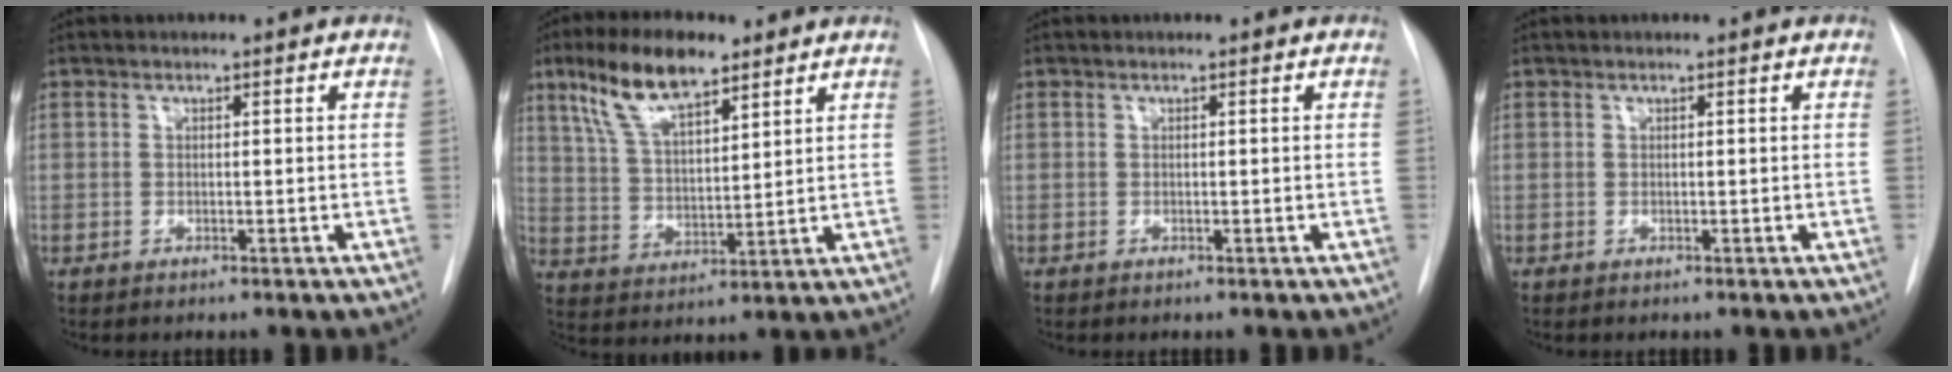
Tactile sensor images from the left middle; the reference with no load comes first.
{"total": 12.1, "force": [7.8, 3.7, 8.4], "torque": [-0.168, 0.018, 0.151]}
{"total": 0.0}
{"total": 0.0}